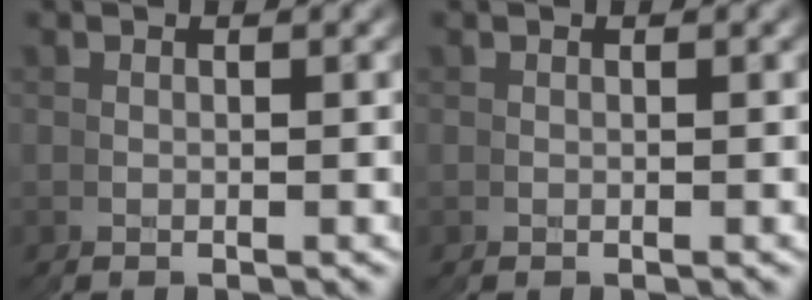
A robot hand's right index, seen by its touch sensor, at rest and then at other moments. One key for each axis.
{"total": 0.0}